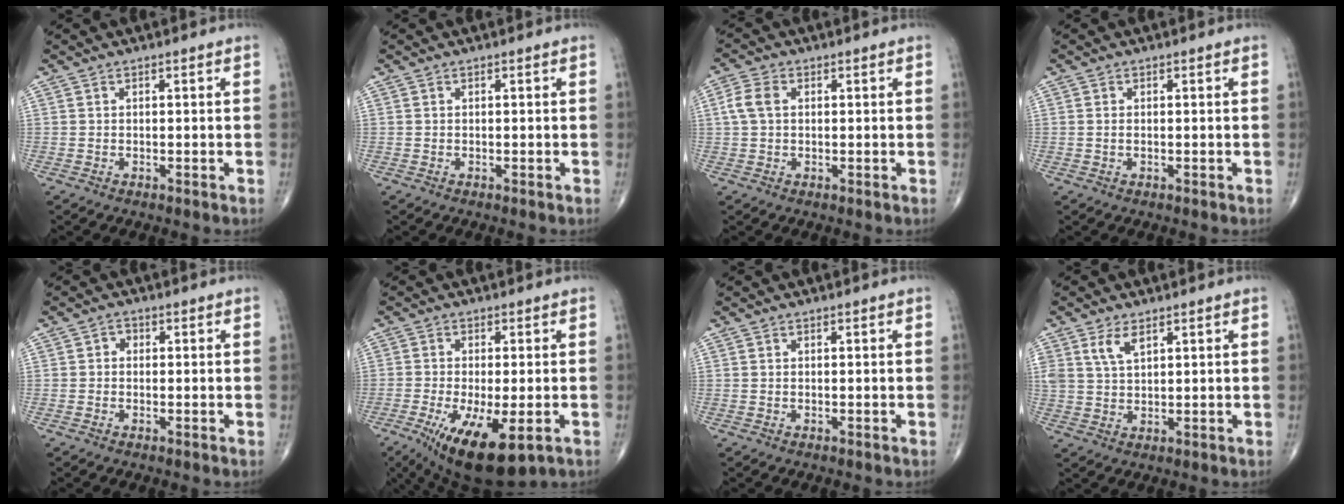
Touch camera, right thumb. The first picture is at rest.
{"total": 0.0}
{"total": 4.2, "force": [0.7, 2.8, 3.0], "torque": [-0.074, 0.012, 0.011]}
{"total": 0.7, "force": [0.0, 0.3, 0.6], "torque": [-0.015, 0.001, 0.002]}
{"total": 1.4, "force": [0.0, 1.2, 0.6], "torque": [0.002, 0.005, -0.007]}
{"total": 13.7, "force": [-5.8, 4.7, 11.6], "torque": [-0.207, -0.021, -0.082]}
{"total": 0.0}
{"total": 4.2, "force": [2.3, 2.0, 2.8], "torque": [-0.052, -0.009, 0.050]}